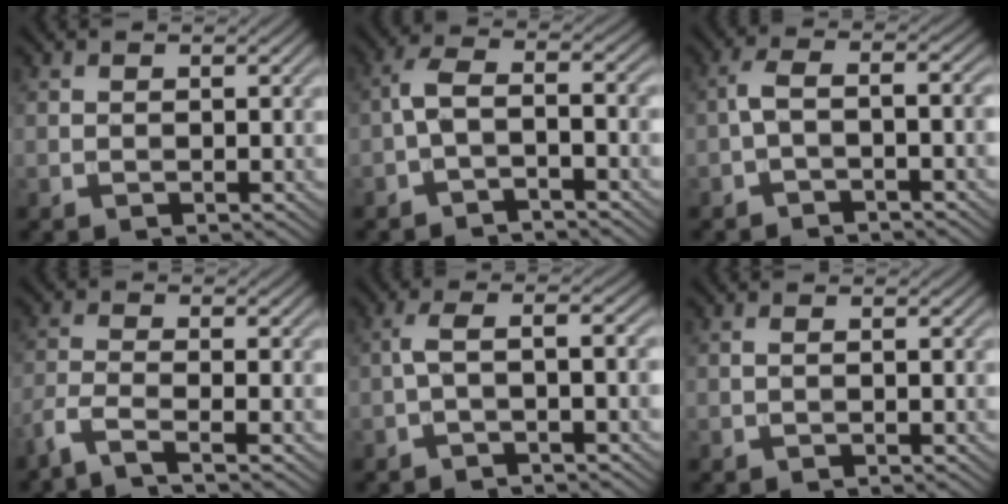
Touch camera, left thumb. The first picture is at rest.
{"total": 4.1, "force": [-2.2, 1.3, 3.3], "torque": [-0.072, 0.009, -0.052]}
{"total": 3.5, "force": [-1.6, 0.9, 2.9], "torque": [-0.060, 0.008, -0.038]}
{"total": 4.0, "force": [-2.9, 0.7, 2.7], "torque": [-0.056, -0.005, -0.077]}
{"total": 3.5, "force": [-1.2, 0.7, 3.2], "torque": [-0.058, 0.011, -0.031]}
{"total": 0.6, "force": [-0.1, 0.0, 0.6], "torque": [-0.012, 0.001, -0.003]}